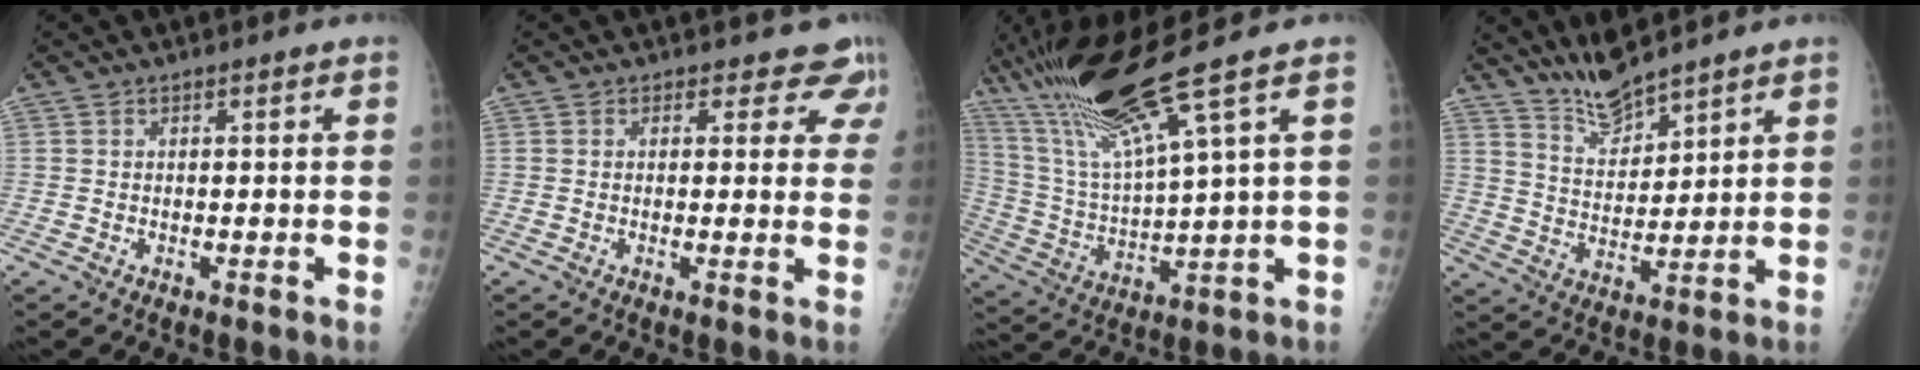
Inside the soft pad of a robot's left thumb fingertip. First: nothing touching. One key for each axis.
{"total": 5.8, "fx": 5.0, "fy": 2.9, "fz": 0.4, "tx": 0.039, "ty": -0.022, "tz": 0.030}
{"total": 17.9, "fx": 11.8, "fy": -0.2, "fz": 13.5, "tx": -0.259, "ty": -0.038, "tz": 0.226}
{"total": 7.6, "fx": 7.0, "fy": 1.1, "fz": 2.6, "tx": -0.036, "ty": -0.046, "tz": 0.145}